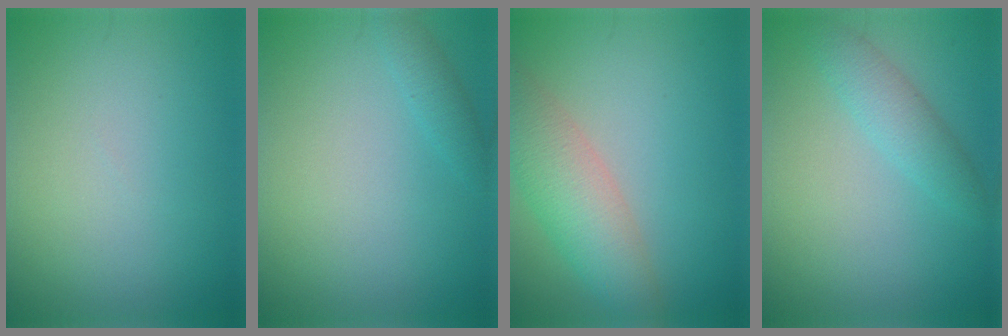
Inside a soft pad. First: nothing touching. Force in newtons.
{"total": 1.3, "press": 1.3, "slide": 0.1}
{"total": 5.4, "press": 5.4, "slide": 0.4}
{"total": 2.5, "press": 2.5, "slide": 0.2}